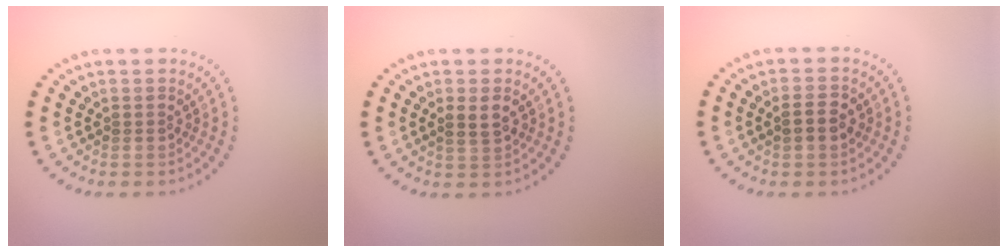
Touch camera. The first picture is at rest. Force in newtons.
{"total": 1.9, "press": 1.8, "slide": 0.4}
{"total": 1.8, "press": 1.8, "slide": 0.1}